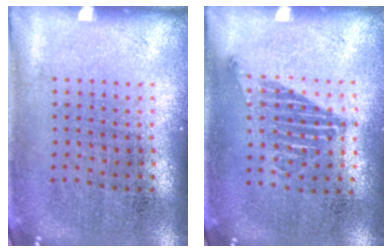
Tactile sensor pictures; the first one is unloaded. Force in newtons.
{"total": 1.2, "press": 1.0, "slide": 0.7}